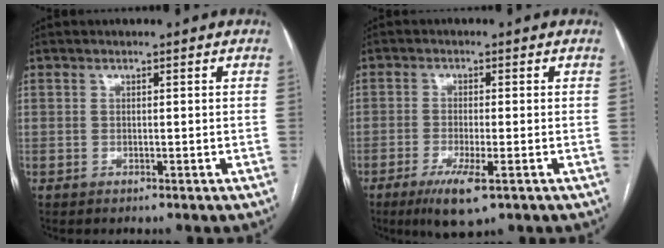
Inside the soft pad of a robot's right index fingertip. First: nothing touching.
{"total": 6.2, "force": [-3.2, 1.0, 5.2], "torque": [-0.100, -0.016, -0.052]}